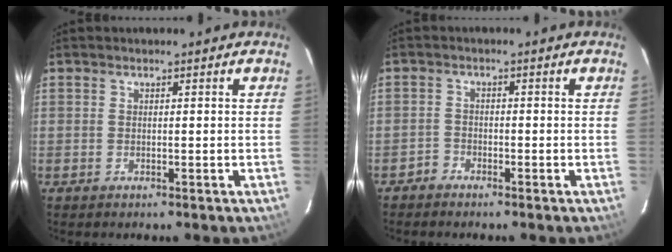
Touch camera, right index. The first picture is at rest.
{"total": 1.9, "force": [-1.7, 0.8, -0.3], "torque": [0.006, 0.007, -0.035]}